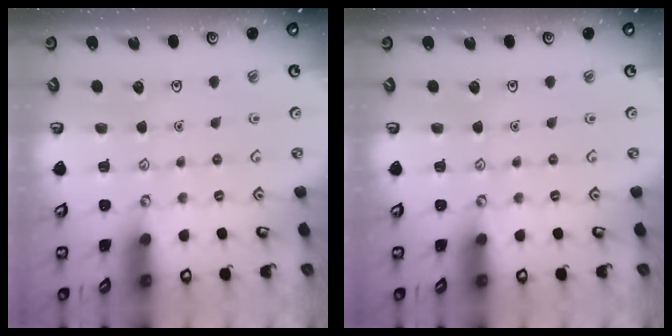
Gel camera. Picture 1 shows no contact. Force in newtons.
{"total": 0.0}